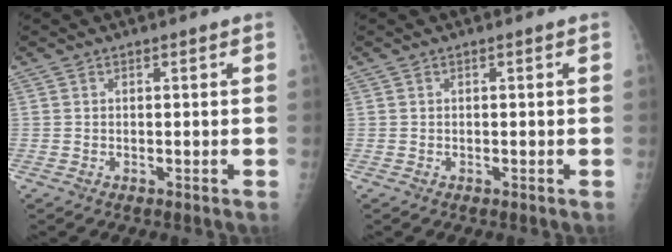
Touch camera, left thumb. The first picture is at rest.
{"total": 0.0}